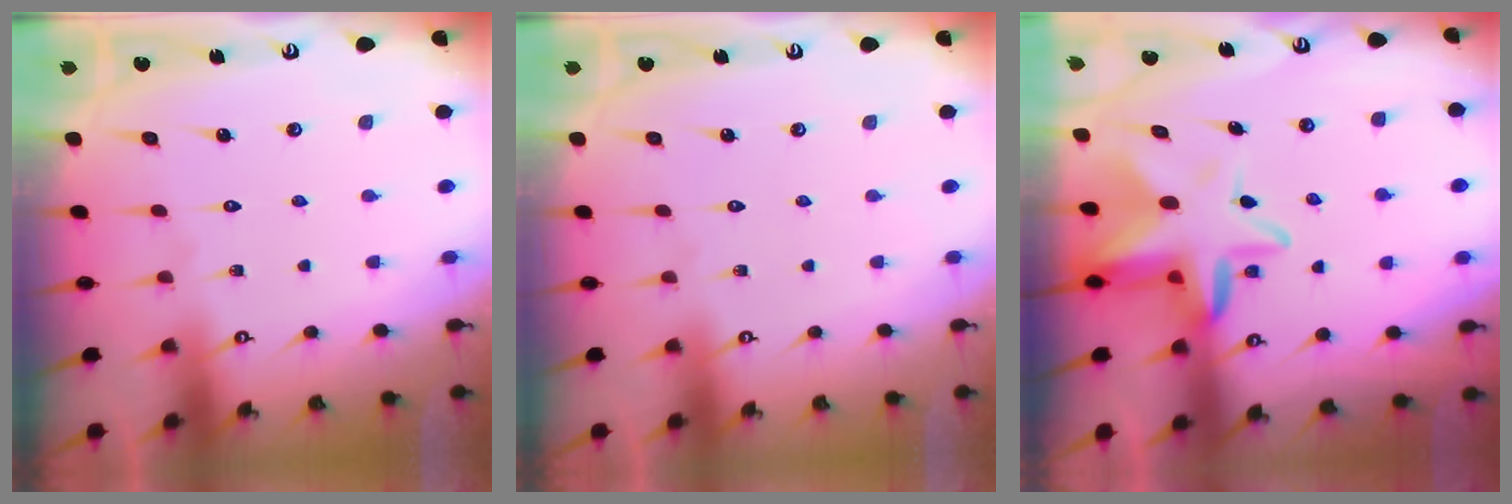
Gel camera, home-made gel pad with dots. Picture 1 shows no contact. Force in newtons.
{"total": 0.0}
{"total": 10.4, "press": 10.0, "slide": 2.9}